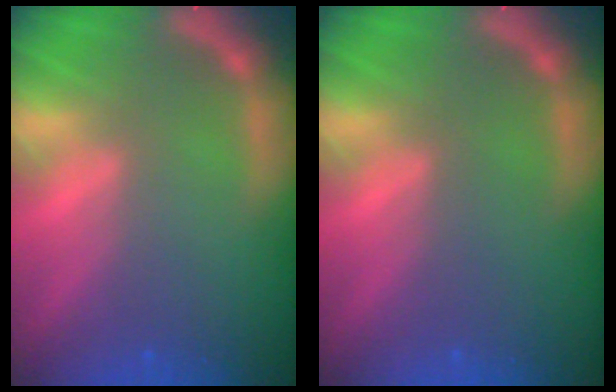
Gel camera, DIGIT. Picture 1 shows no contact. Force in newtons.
{"total": 0.0}